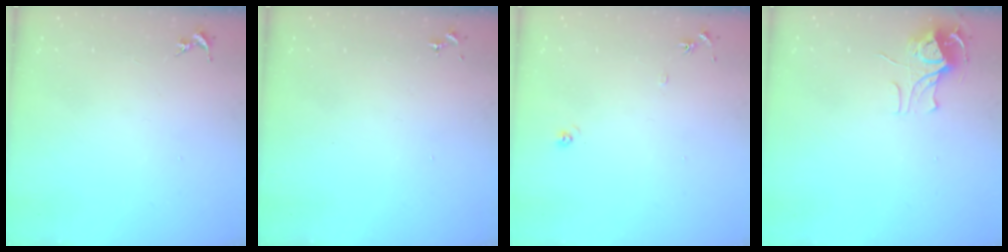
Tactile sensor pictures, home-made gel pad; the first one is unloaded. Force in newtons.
{"total": 0.0}
{"total": 5.8, "press": 5.8, "slide": 0.6}
{"total": 8.8, "press": 8.8, "slide": 0.7}